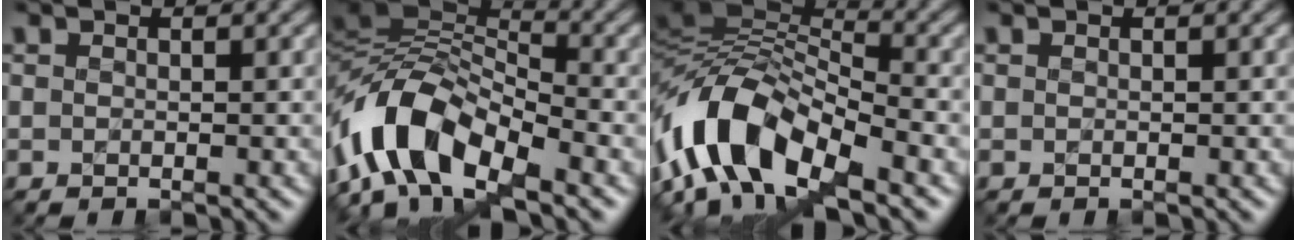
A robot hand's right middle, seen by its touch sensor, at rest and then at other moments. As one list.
[{"total": 10.2, "force": [-5.3, 4.8, 7.2], "torque": [-0.129, 0.016, -0.108]}, {"total": 11.4, "force": [-5.2, 5.3, 8.7], "torque": [-0.155, 0.016, -0.106]}, {"total": 0.0}]